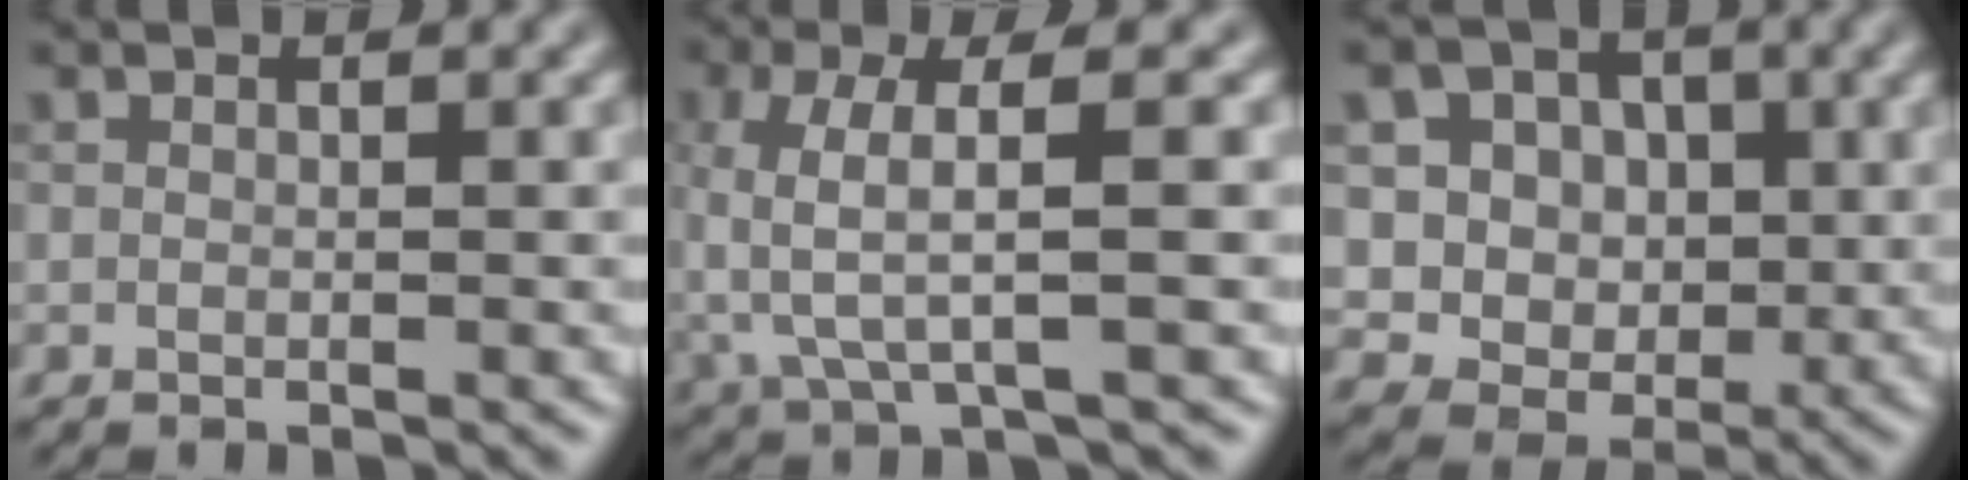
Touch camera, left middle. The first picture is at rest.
{"total": 5.1, "force": [0.1, 1.5, 4.8], "torque": [-0.116, 0.000, 0.003]}
{"total": 8.3, "force": [2.8, 6.7, 4.1], "torque": [-0.063, 0.002, 0.043]}